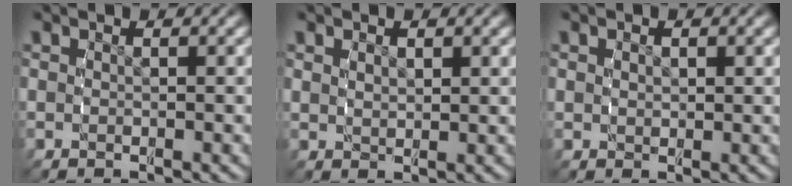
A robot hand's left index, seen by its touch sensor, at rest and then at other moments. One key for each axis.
{"total": 0.9, "fx": 0.9, "fy": 0.1, "fz": 0.3, "tx": -0.007, "ty": -0.005, "tz": 0.024}
{"total": 0.8, "fx": 0.6, "fy": 0.4, "fz": 0.3, "tx": -0.011, "ty": -0.005, "tz": 0.015}